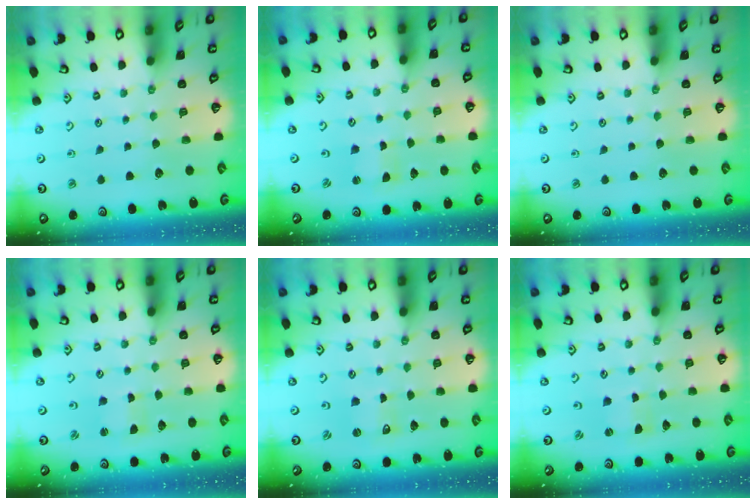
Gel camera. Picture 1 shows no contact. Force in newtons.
{"total": 1.0, "press": 1.0, "slide": 0.2}
{"total": 0.0}
{"total": 1.1, "press": 1.0, "slide": 0.2}
{"total": 1.5, "press": 1.5, "slide": 0.1}
{"total": 0.0}